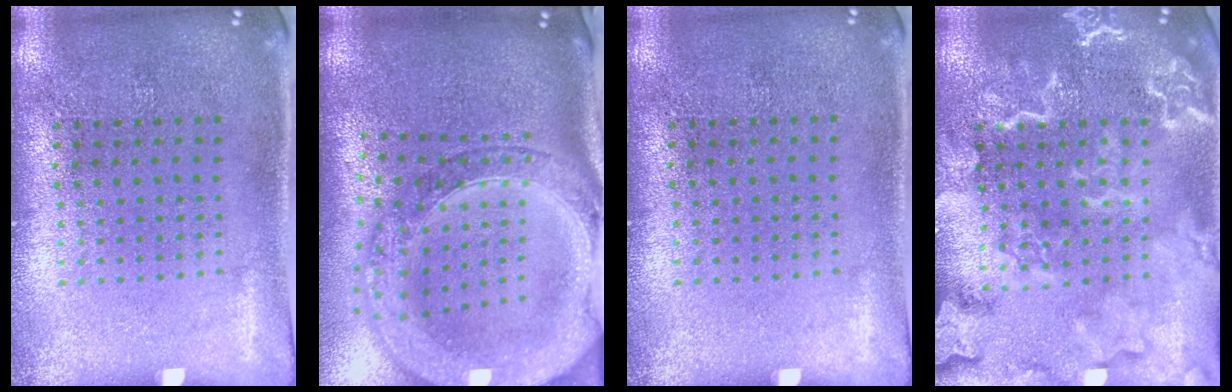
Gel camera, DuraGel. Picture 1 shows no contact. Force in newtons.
{"total": 4.0, "press": 3.1, "slide": 2.5}
{"total": 0.0}
{"total": 4.8, "press": 4.7, "slide": 0.7}